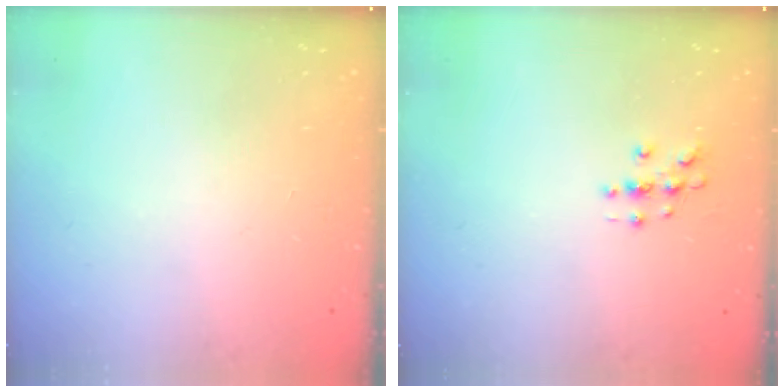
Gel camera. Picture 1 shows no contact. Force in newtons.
{"total": 2.9, "press": 2.9, "slide": 0.3}